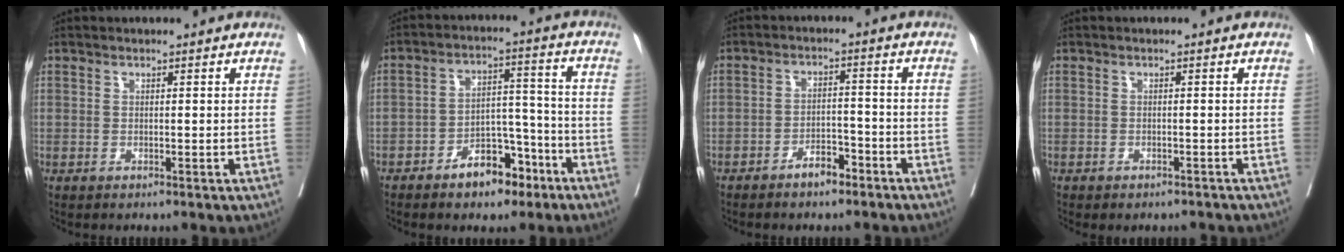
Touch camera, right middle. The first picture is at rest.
{"total": 8.4, "force": [-5.4, 4.2, 4.9], "torque": [-0.075, 0.025, -0.083]}
{"total": 4.1, "force": [-3.1, 1.6, 2.2], "torque": [-0.037, 0.006, -0.050]}
{"total": 3.2, "force": [-2.8, 1.3, 0.8], "torque": [-0.004, 0.002, -0.034]}